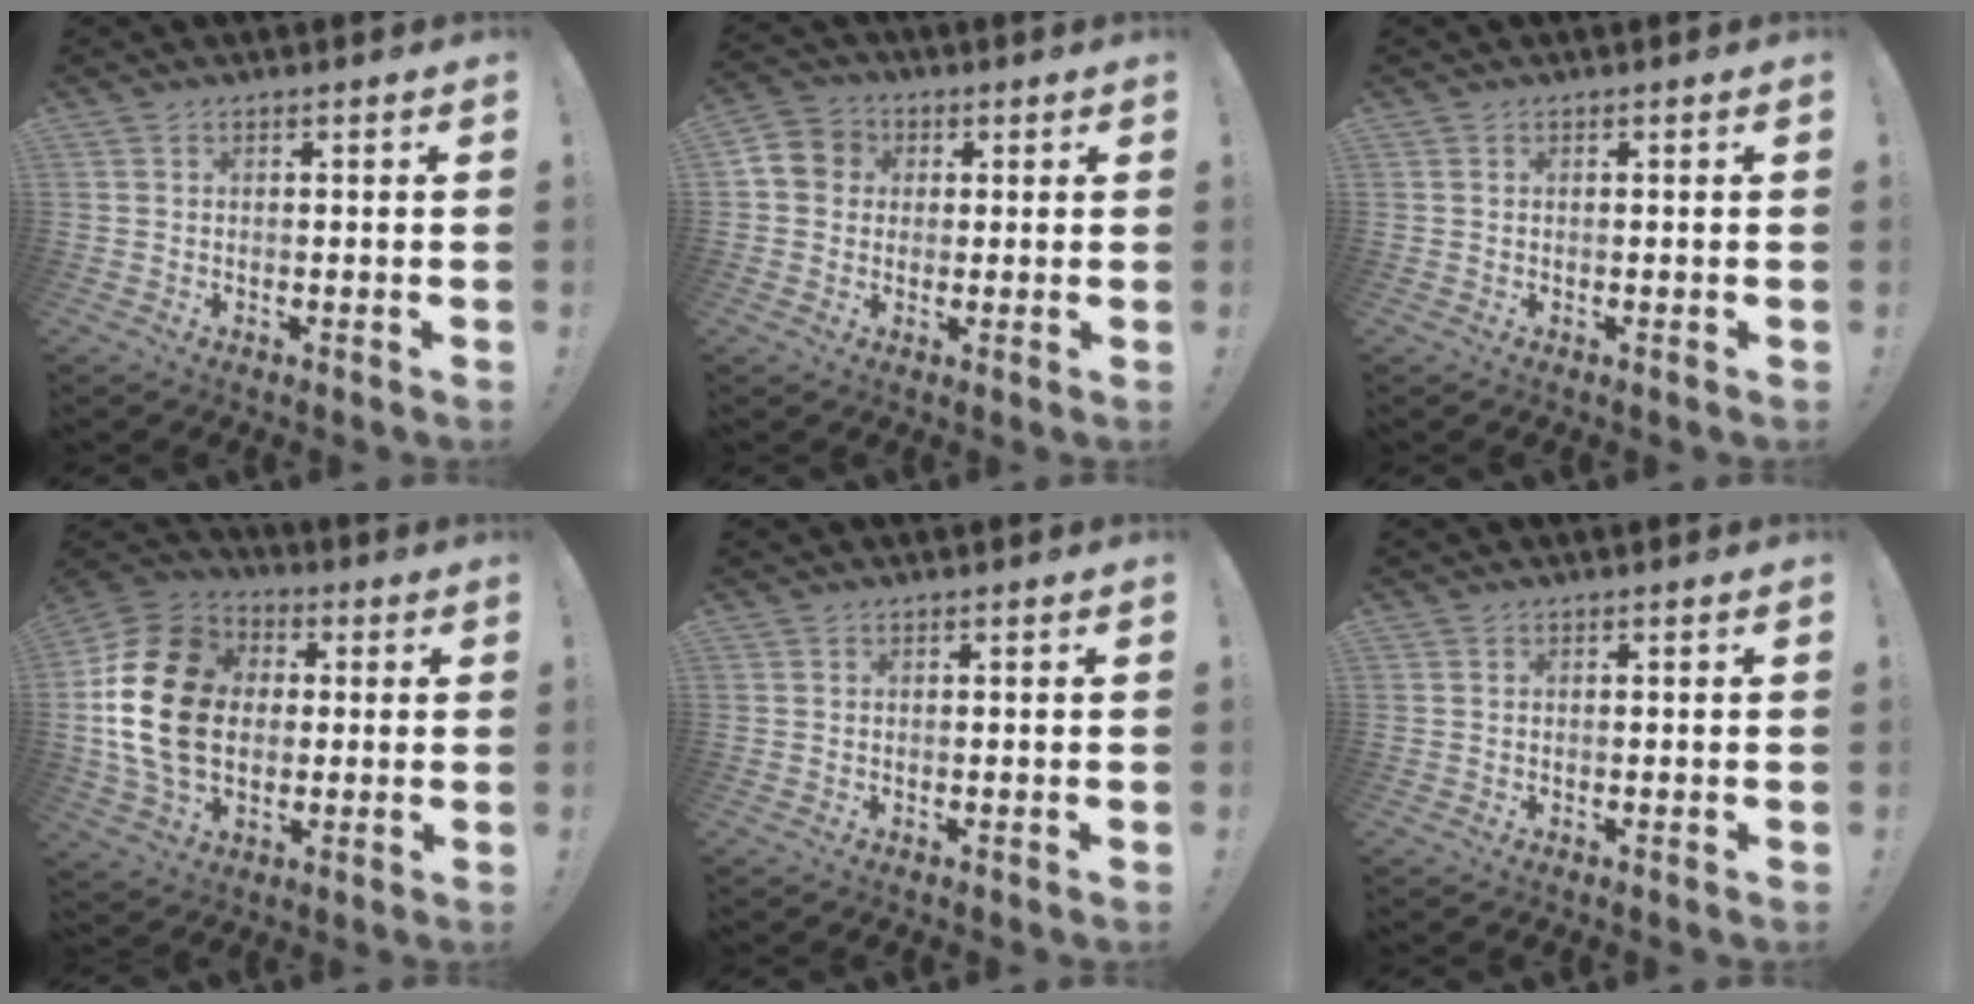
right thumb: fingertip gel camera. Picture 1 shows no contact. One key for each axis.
{"total": 6.8, "fx": 0.8, "fy": 6.3, "fz": 2.3, "tx": -0.032, "ty": 0.010, "tz": 0.018}
{"total": 0.0}
{"total": 22.8, "fx": 1.4, "fy": 16.8, "fz": 15.3, "tx": -0.293, "ty": 0.019, "tz": 0.030}
{"total": 0.0}
{"total": 0.0}